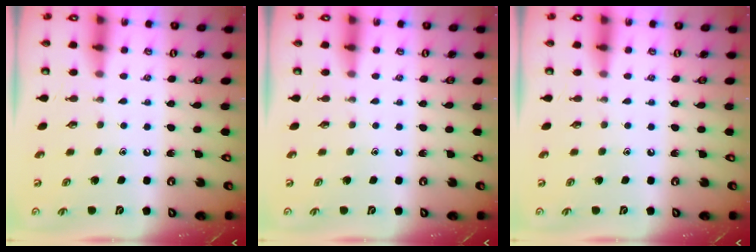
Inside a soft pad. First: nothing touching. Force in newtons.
{"total": 0.0}
{"total": 0.0}